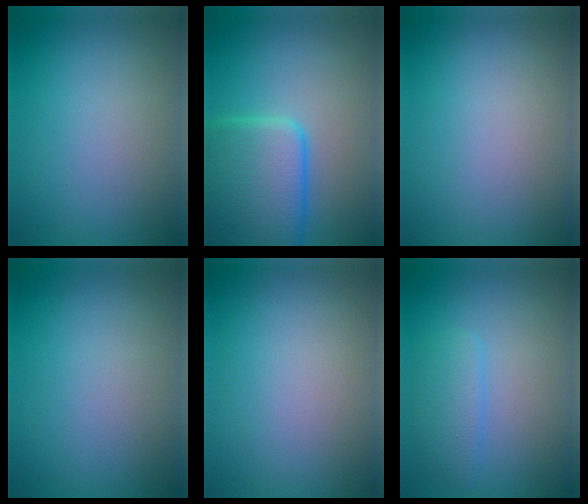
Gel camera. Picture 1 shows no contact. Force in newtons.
{"total": 8.0, "press": 8.0, "slide": 0.4}
{"total": 0.0}
{"total": 0.0}
{"total": 0.0}
{"total": 2.3, "press": 2.3, "slide": 0.1}